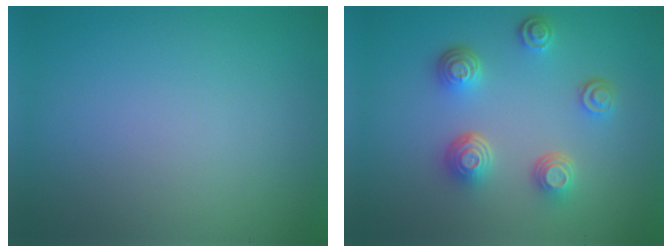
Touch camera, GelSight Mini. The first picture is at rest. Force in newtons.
{"total": 4.6, "press": 3.5, "slide": 3.0}